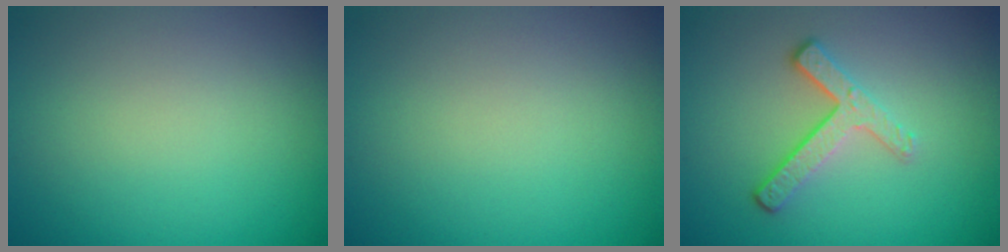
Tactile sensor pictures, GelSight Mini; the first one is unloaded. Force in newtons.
{"total": 0.0}
{"total": 3.4, "press": 2.5, "slide": 2.2}